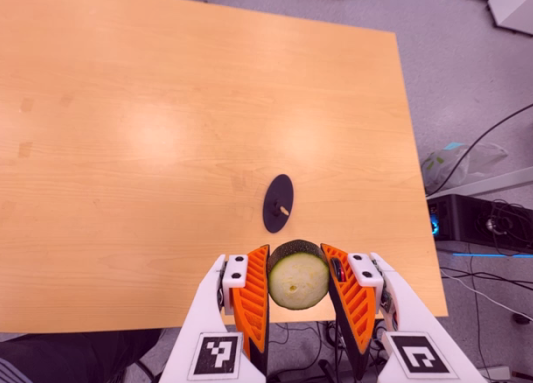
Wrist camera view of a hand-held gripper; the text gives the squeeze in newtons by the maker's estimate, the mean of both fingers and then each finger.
{"total": 9.7, "left": 9.1, "right": 10.3}